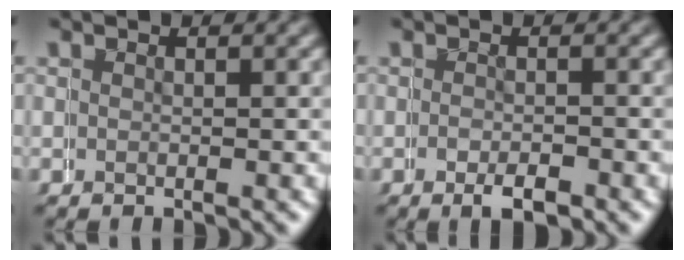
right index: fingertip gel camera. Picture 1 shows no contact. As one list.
[{"total": 1.9, "force": [-1.0, 0.7, 1.4], "torque": [-0.014, 0.002, -0.019]}]